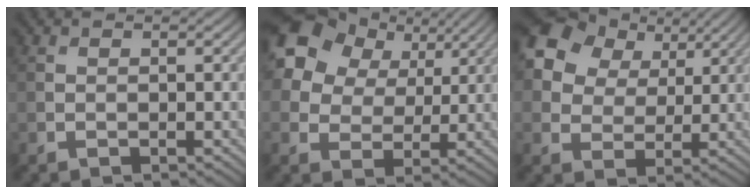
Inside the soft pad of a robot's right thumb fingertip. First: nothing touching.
{"total": 16.7, "force": [8.6, 11.7, 8.2], "torque": [-0.245, 0.069, 0.176]}
{"total": 14.1, "force": [7.2, 9.7, 7.2], "torque": [-0.194, 0.059, 0.131]}